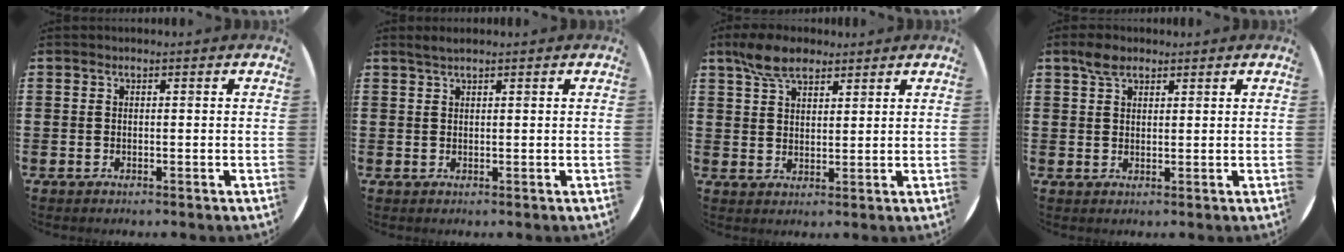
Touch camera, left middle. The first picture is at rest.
{"total": 1.2, "force": [1.0, 0.0, 0.7], "torque": [-0.014, 0.002, 0.019]}
{"total": 6.1, "force": [4.7, 2.9, 2.6], "torque": [-0.065, 0.003, 0.089]}
{"total": 3.0, "force": [2.2, 1.5, 1.3], "torque": [-0.020, 0.004, 0.040]}